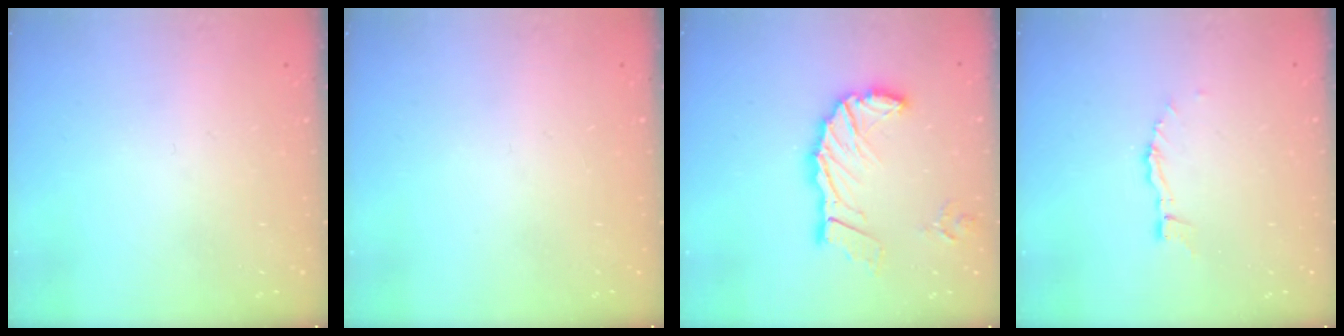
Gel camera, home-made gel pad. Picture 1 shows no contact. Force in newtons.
{"total": 0.0}
{"total": 15.2, "press": 15.0, "slide": 2.2}
{"total": 3.8, "press": 3.8, "slide": 0.3}